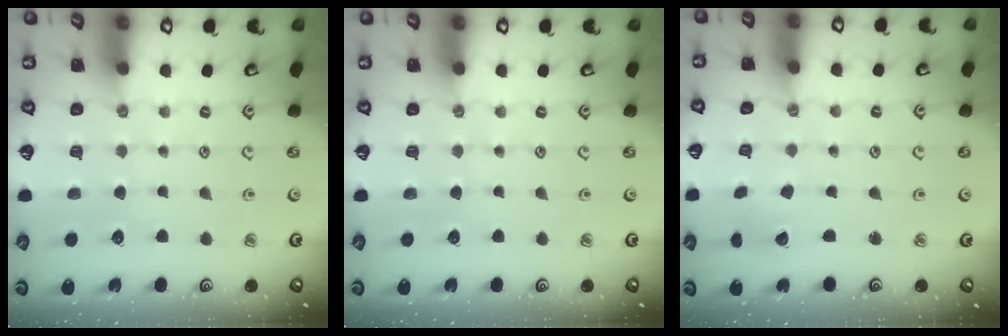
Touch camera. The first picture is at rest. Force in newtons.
{"total": 0.0}
{"total": 1.8, "press": 1.7, "slide": 0.1}